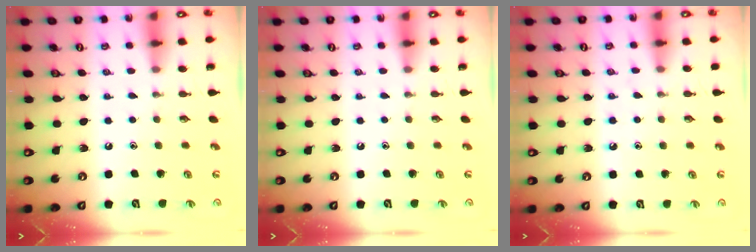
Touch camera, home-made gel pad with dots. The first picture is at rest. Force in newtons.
{"total": 0.0}
{"total": 5.9, "press": 5.9, "slide": 0.7}